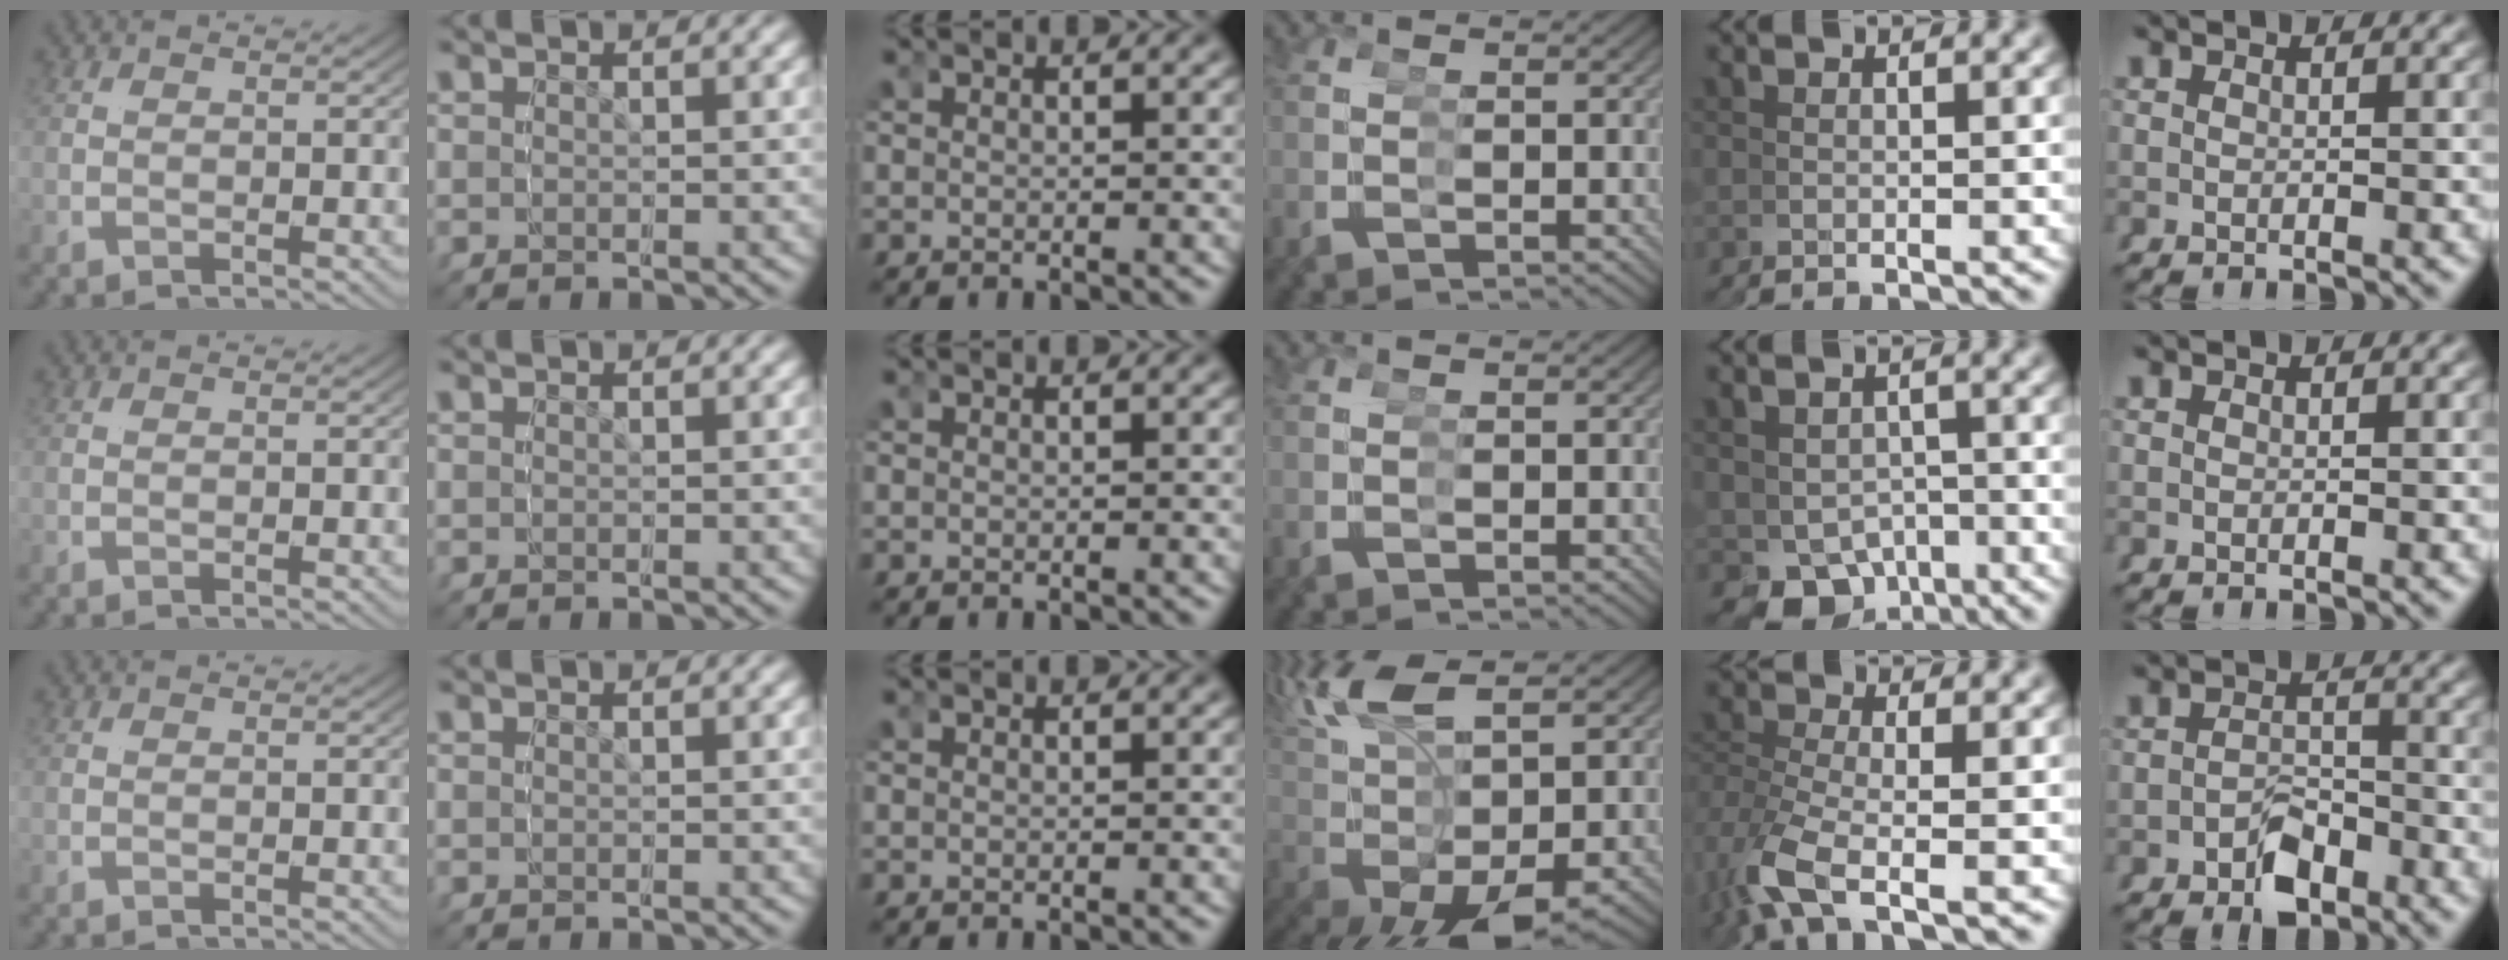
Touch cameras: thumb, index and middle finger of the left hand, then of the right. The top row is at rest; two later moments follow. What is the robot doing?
{"motion": "grasp_and_lifting", "object": "glasses"}